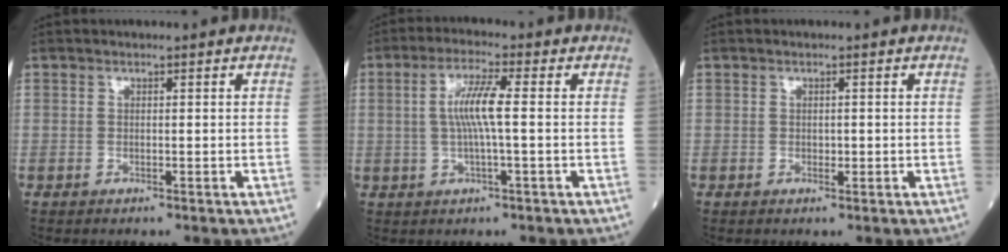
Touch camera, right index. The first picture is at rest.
{"total": 6.1, "force": [0.4, 0.2, 6.1], "torque": [-0.123, 0.006, 0.006]}
{"total": 0.7, "force": [-0.1, 0.5, 0.5], "torque": [-0.008, 0.001, 0.001]}